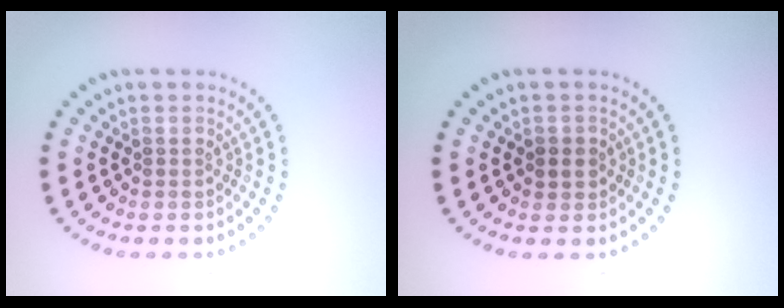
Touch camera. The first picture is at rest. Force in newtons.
{"total": 1.5, "press": 1.4, "slide": 0.4}